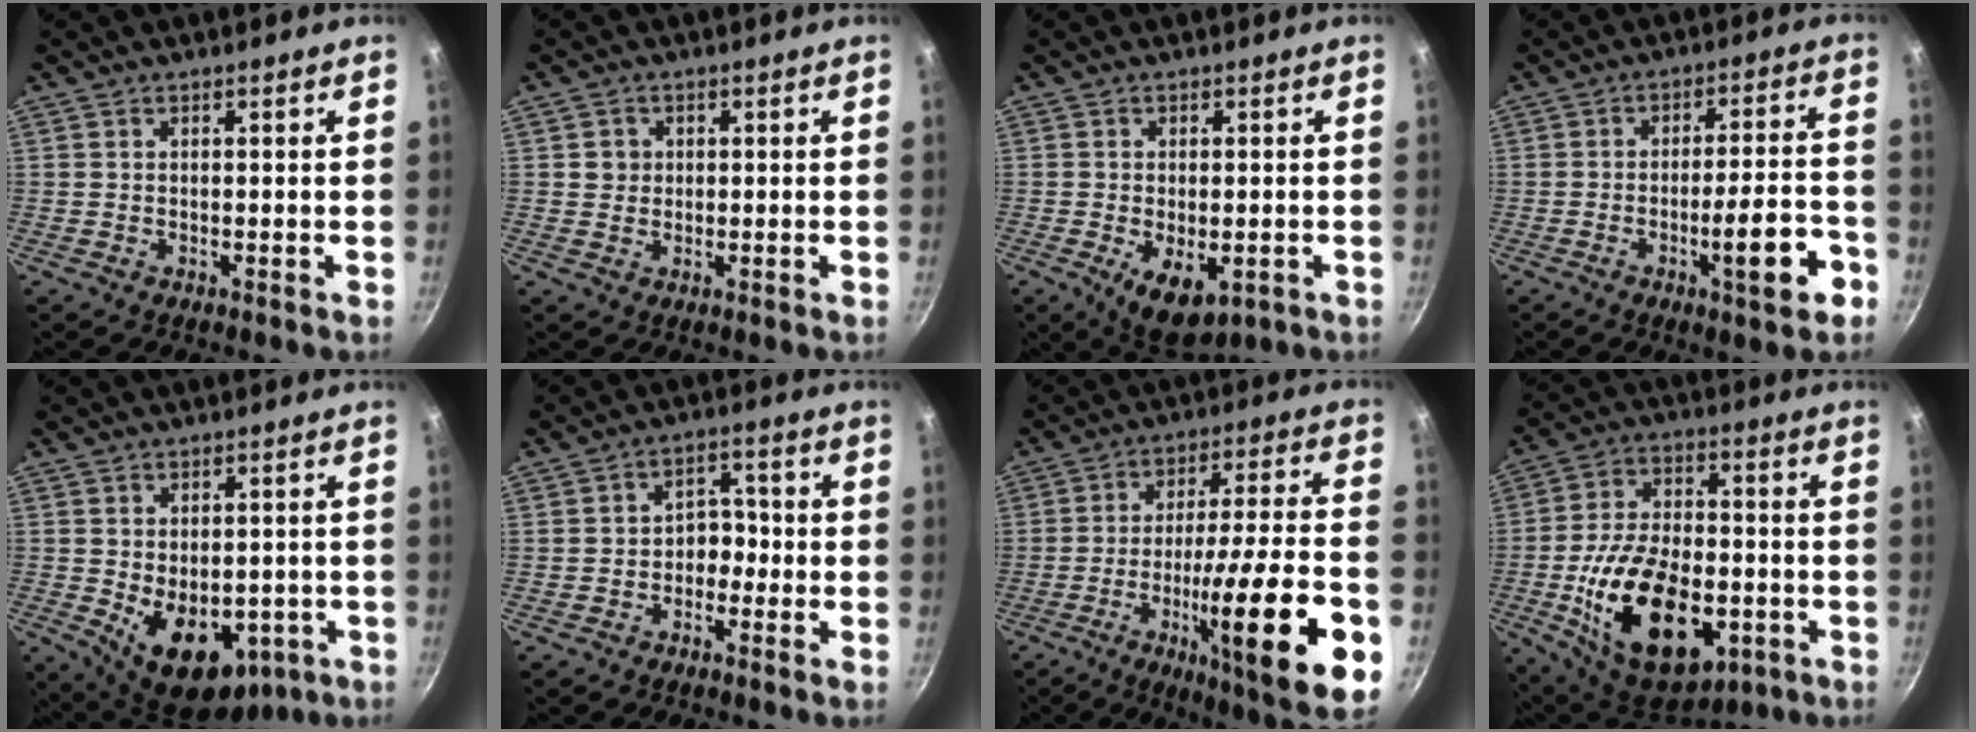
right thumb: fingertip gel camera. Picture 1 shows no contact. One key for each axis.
{"total": 2.4, "fx": 0.4, "fy": 2.3, "fz": 0.5, "tx": 0.004, "ty": 0.005, "tz": 0.003}
{"total": 8.4, "fx": -2.5, "fy": 4.5, "fz": 6.6, "tx": -0.081, "ty": -0.005, "tz": -0.022}
{"total": 11.1, "fx": -4.8, "fy": 2.5, "fz": 9.7, "tx": -0.121, "ty": 0.034, "tz": -0.065}
{"total": 14.2, "fx": -3.6, "fy": 9.2, "fz": 10.2, "tx": -0.109, "ty": -0.014, "tz": -0.027}
{"total": 4.4, "fx": -1.6, "fy": 3.3, "fz": 2.3, "tx": 0.007, "ty": 0.028, "tz": -0.033}
{"total": 25.1, "fx": -8.5, "fy": 4.7, "fz": 23.1, "tx": -0.326, "ty": 0.029, "tz": -0.127}
{"total": 23.9, "fx": -6.6, "fy": 13.8, "fz": 18.3, "tx": -0.292, "ty": 0.023, "tz": -0.095}